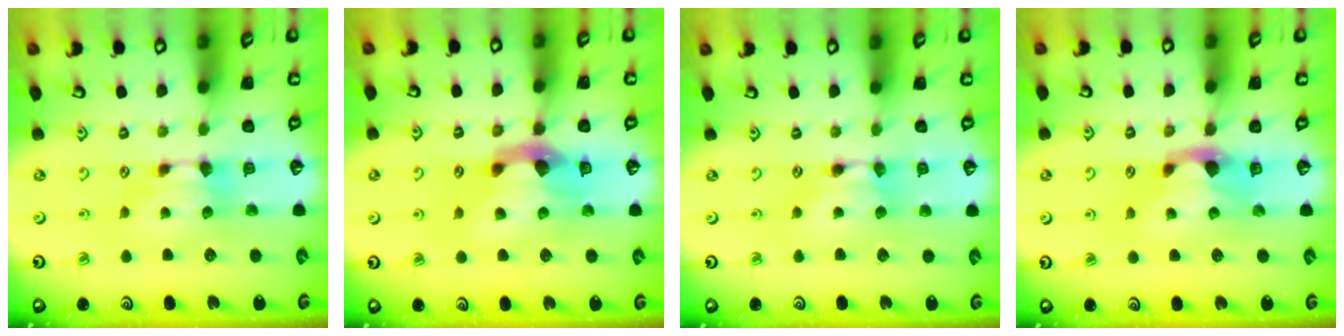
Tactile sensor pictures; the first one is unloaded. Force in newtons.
{"total": 5.1, "press": 4.8, "slide": 1.9}
{"total": 1.6, "press": 1.6, "slide": 0.1}
{"total": 2.2, "press": 1.9, "slide": 1.2}